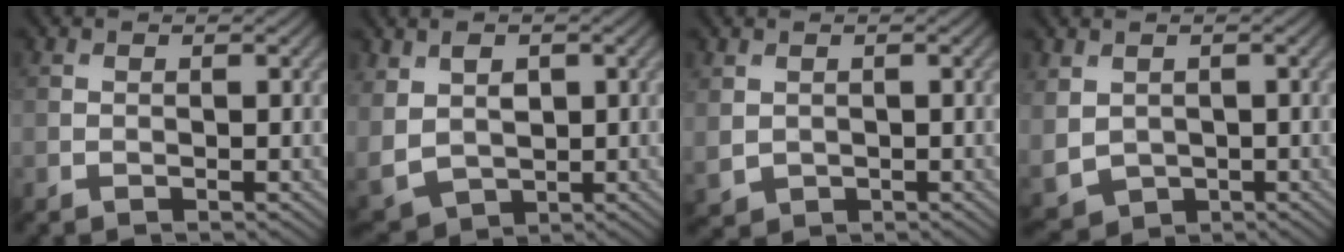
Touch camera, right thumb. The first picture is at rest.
{"total": 7.2, "force": [1.6, 5.5, 4.4], "torque": [-0.126, -0.013, 0.038]}
{"total": 2.1, "force": [0.5, 1.8, 0.9], "torque": [-0.034, -0.008, 0.017]}
{"total": 4.4, "force": [0.7, 3.7, 2.4], "torque": [-0.089, -0.019, 0.015]}